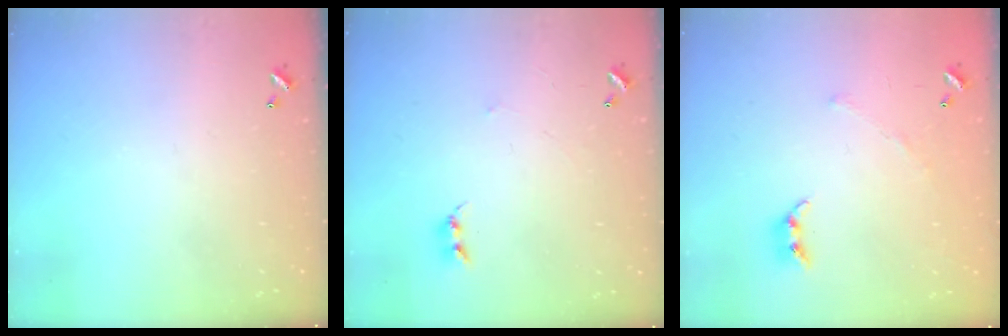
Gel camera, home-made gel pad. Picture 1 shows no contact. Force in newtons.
{"total": 2.4, "press": 2.4, "slide": 0.4}
{"total": 3.7, "press": 3.6, "slide": 0.9}